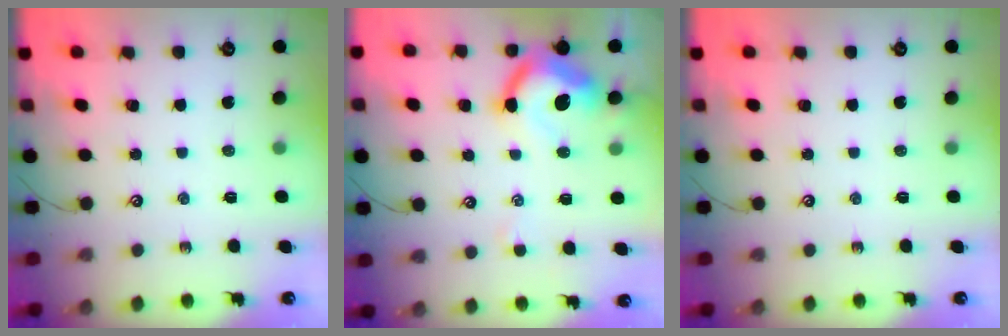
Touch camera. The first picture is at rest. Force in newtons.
{"total": 8.6, "press": 8.5, "slide": 1.5}
{"total": 0.0}